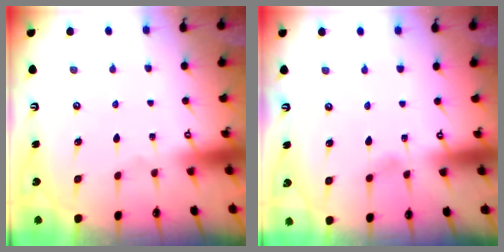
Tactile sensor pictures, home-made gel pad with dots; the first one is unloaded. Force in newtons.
{"total": 2.5, "press": 2.5, "slide": 0.4}